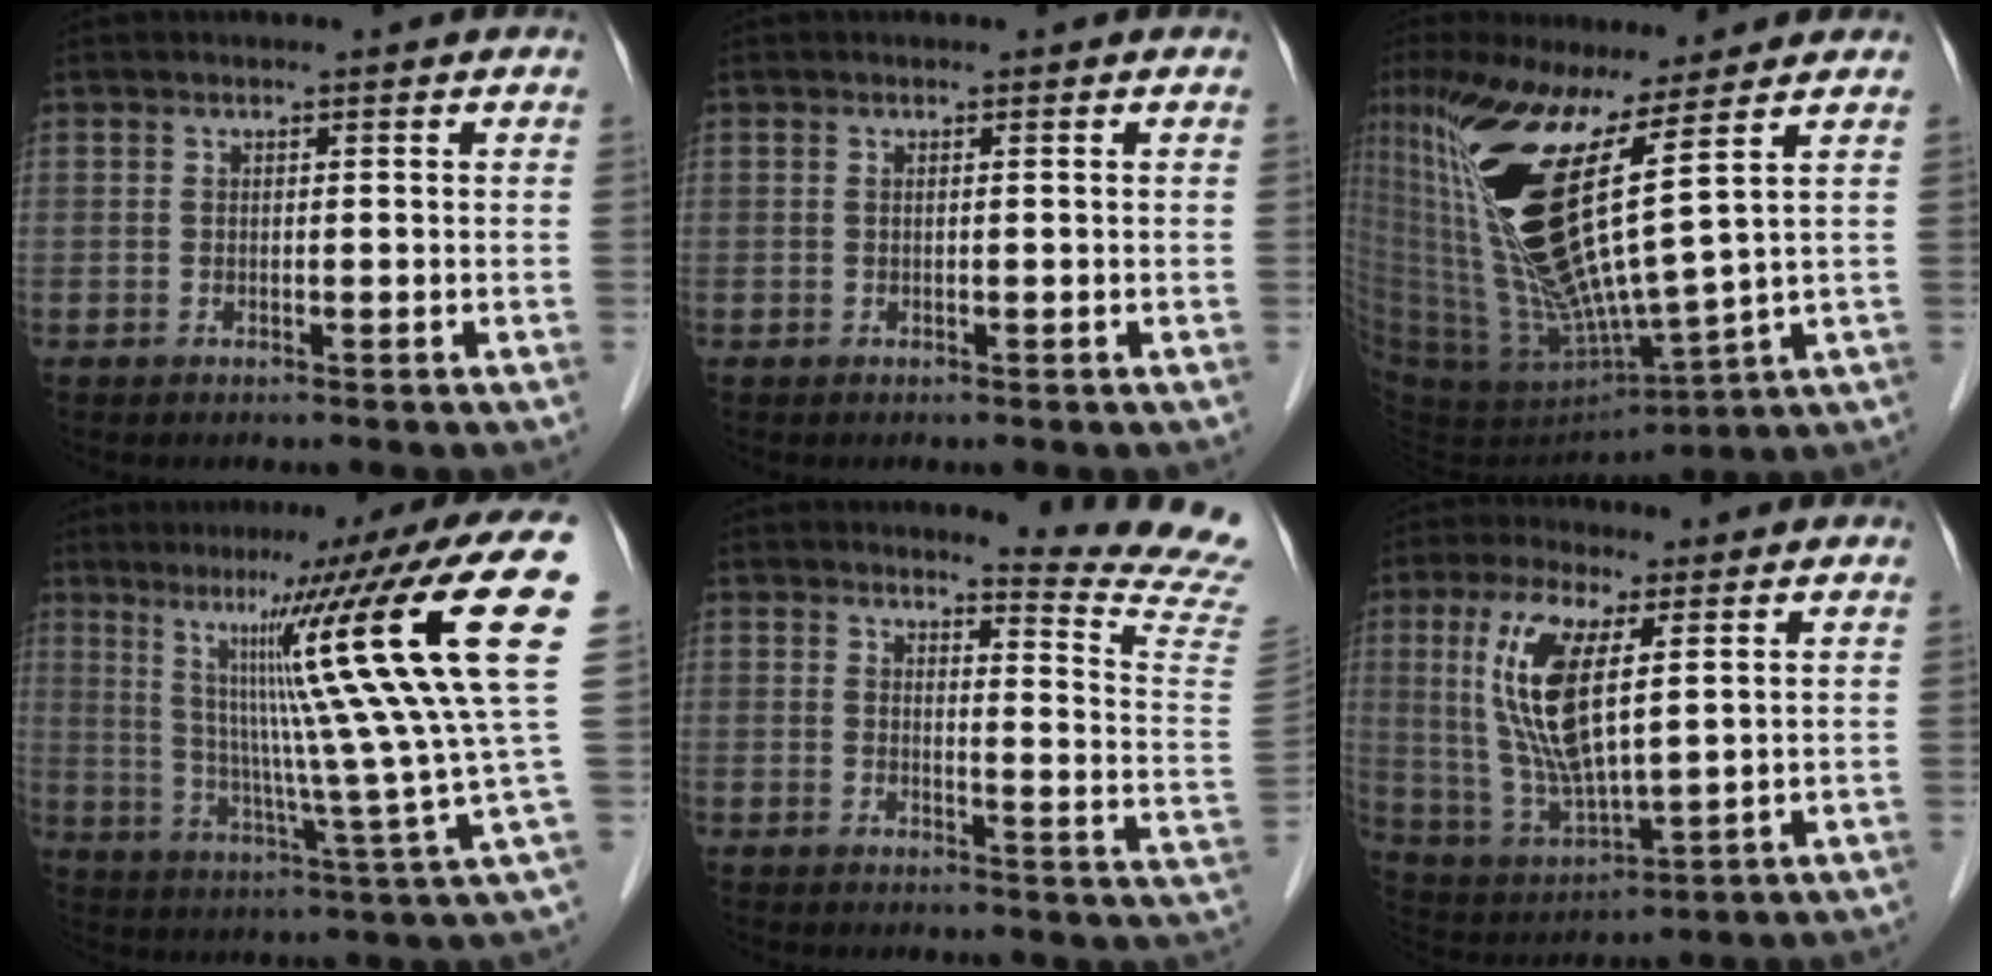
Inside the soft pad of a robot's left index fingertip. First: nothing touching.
{"total": 0.0}
{"total": 19.3, "force": [7.6, 1.1, 17.8], "torque": [-0.360, -0.034, 0.142]}
{"total": 21.4, "force": [8.2, -2.0, 19.6], "torque": [-0.284, 0.015, 0.115]}
{"total": 12.3, "force": [11.8, -2.9, 1.7], "torque": [-0.028, -0.141, 0.120]}
{"total": 12.6, "force": [3.6, 3.1, 11.7], "torque": [-0.256, -0.004, 0.073]}